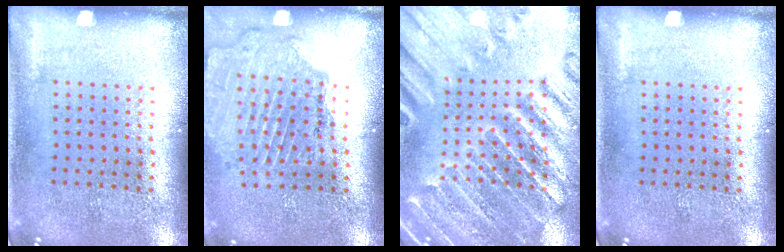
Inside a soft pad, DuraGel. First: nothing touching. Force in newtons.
{"total": 1.6, "press": 1.6, "slide": 0.2}
{"total": 2.7, "press": 2.7, "slide": 0.4}
{"total": 0.0}